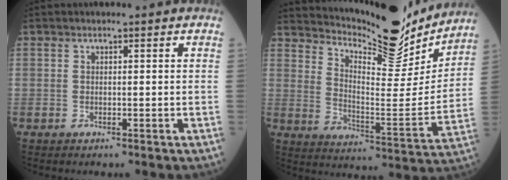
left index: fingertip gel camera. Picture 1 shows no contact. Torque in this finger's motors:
{"motor_torque": [0.14, -0.80, 0.61, 0.12]}